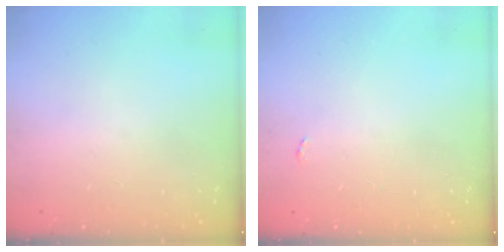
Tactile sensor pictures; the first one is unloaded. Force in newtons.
{"total": 2.0, "press": 2.0, "slide": 0.3}